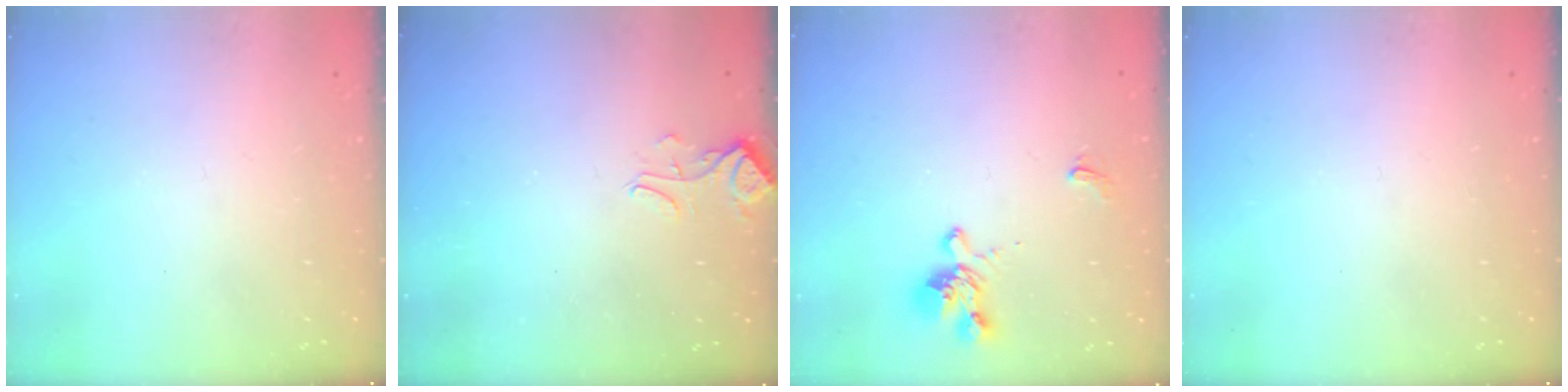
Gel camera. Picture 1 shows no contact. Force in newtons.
{"total": 2.7, "press": 2.7, "slide": 0.5}
{"total": 1.2, "press": 0.4, "slide": 1.1}
{"total": 0.0}